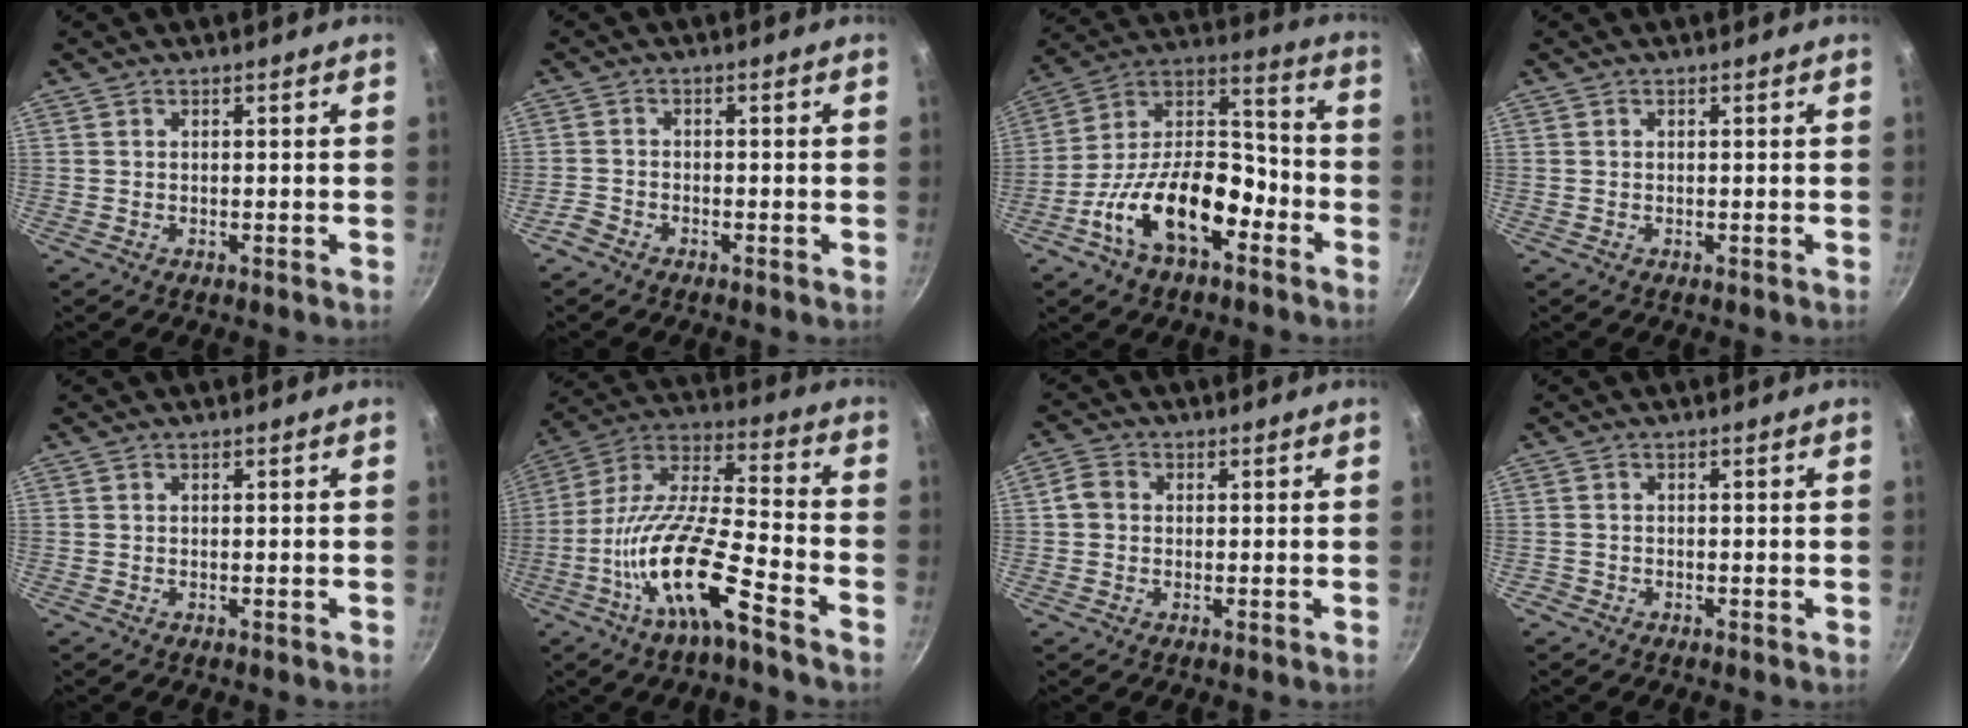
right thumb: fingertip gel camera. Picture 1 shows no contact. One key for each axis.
{"total": 2.3, "fx": -1.9, "fy": 1.1, "fz": 0.7, "tx": -0.026, "ty": 0.018, "tz": -0.039}
{"total": 18.4, "fx": -8.8, "fy": 9.2, "fz": 13.2, "tx": -0.194, "ty": 0.071, "tz": -0.168}
{"total": 0.0}
{"total": 0.0}
{"total": 17.2, "fx": -8.4, "fy": 4.2, "fz": 14.5, "tx": -0.270, "ty": 0.055, "tz": -0.174}
{"total": 2.2, "fx": 0.0, "fy": 2.0, "fz": 0.9, "tx": -0.014, "ty": 0.006, "tz": -0.008}
{"total": 0.7, "fx": -0.5, "fy": 0.4, "fz": 0.0, "tx": -0.005, "ty": 0.007, "tz": -0.009}